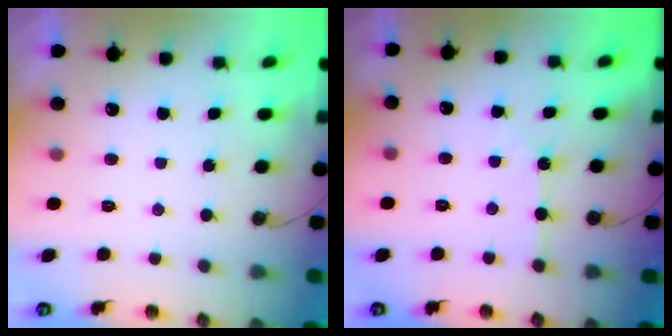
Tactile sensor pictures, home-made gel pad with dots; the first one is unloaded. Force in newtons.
{"total": 2.4, "press": 2.4, "slide": 0.4}